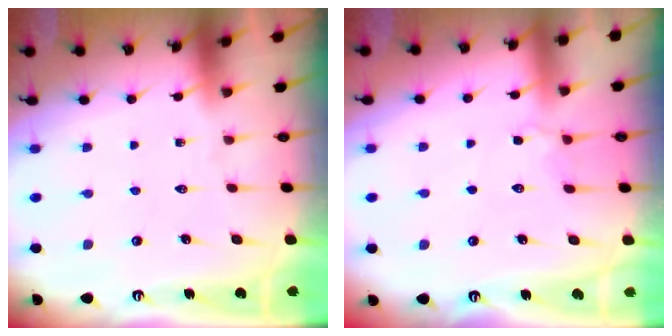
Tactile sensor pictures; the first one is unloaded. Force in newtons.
{"total": 4.2, "press": 4.2, "slide": 0.6}